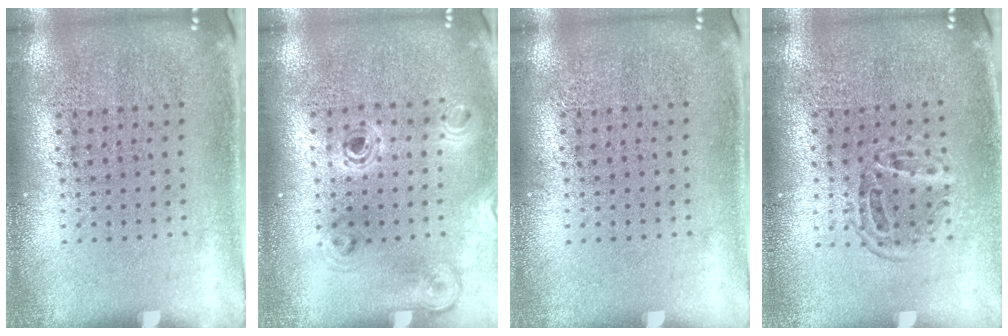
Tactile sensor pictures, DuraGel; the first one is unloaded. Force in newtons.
{"total": 1.0, "press": 1.0, "slide": 0.1}
{"total": 0.0}
{"total": 1.3, "press": 1.1, "slide": 0.7}